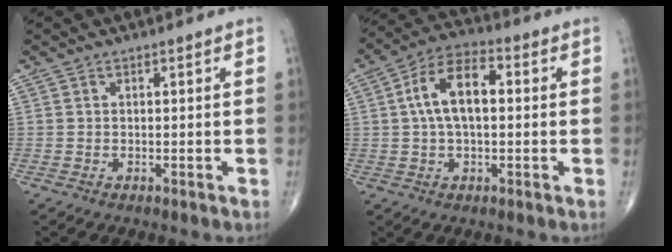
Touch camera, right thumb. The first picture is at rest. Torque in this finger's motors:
{"motor_torque": [0.57, 2.60, 0.84, -0.03, 0.16]}